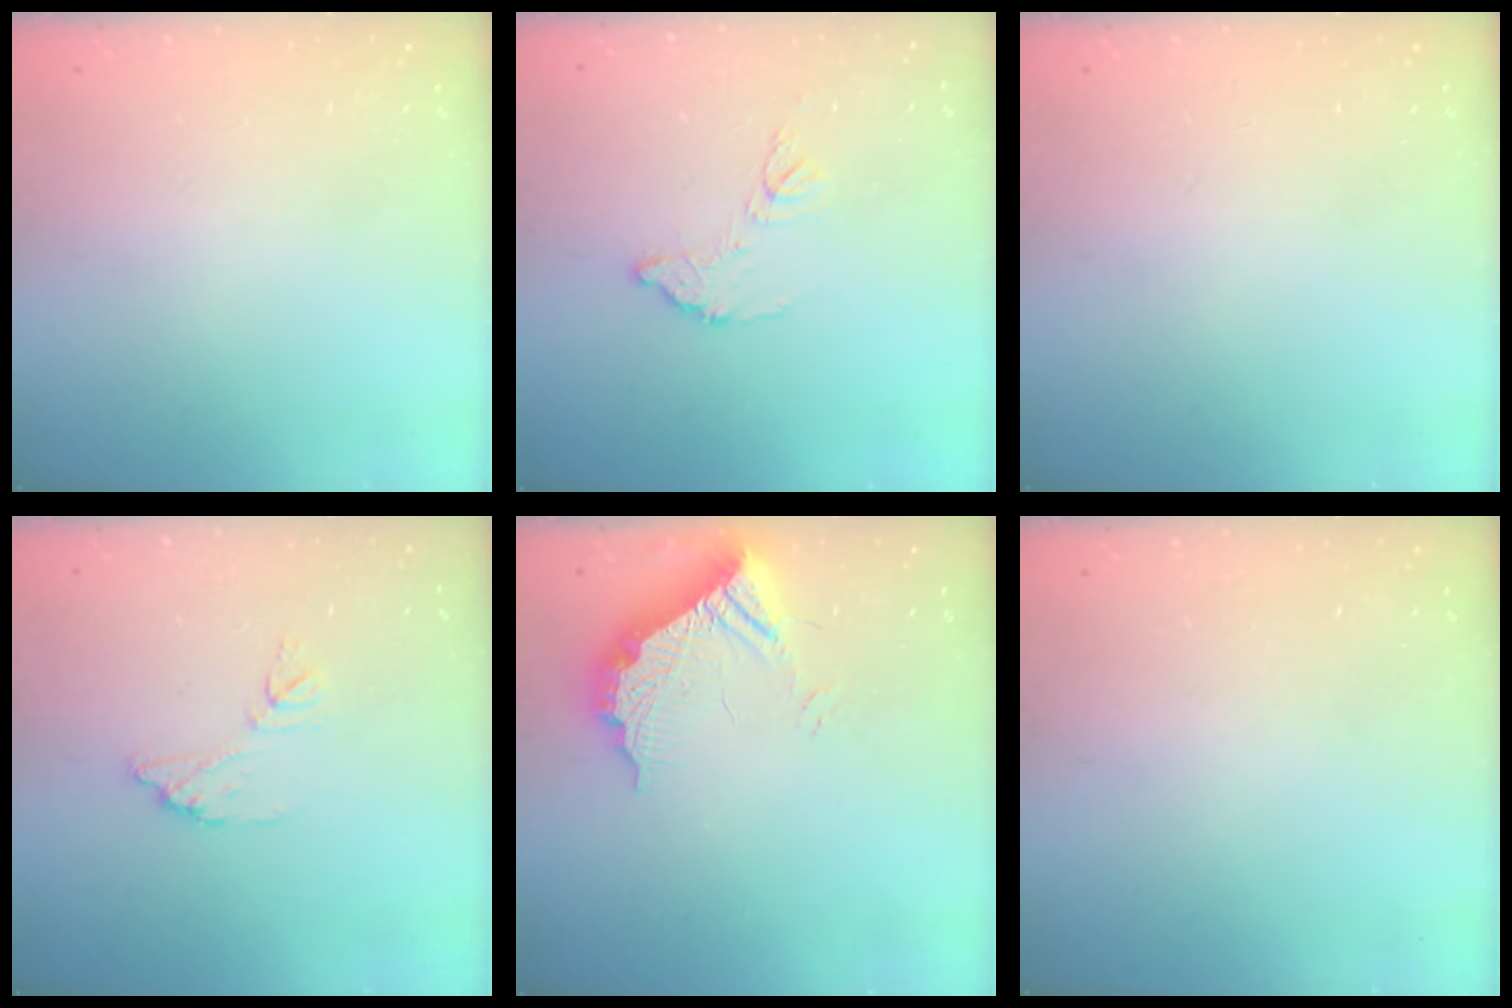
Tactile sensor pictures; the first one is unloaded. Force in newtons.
{"total": 7.8, "press": 7.8, "slide": 0.1}
{"total": 0.0}
{"total": 8.2, "press": 8.2, "slide": 0.2}
{"total": 13.0, "press": 12.9, "slide": 1.1}
{"total": 3.2, "press": 3.2, "slide": 0.1}